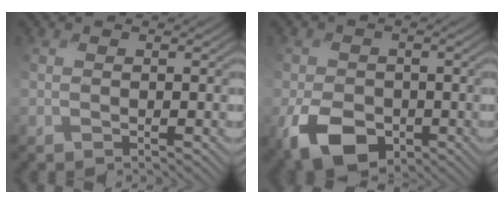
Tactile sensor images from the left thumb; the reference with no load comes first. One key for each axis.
{"total": 7.9, "fx": -3.8, "fy": 5.5, "fz": 4.3, "tx": -0.088, "ty": -0.025, "tz": -0.074}